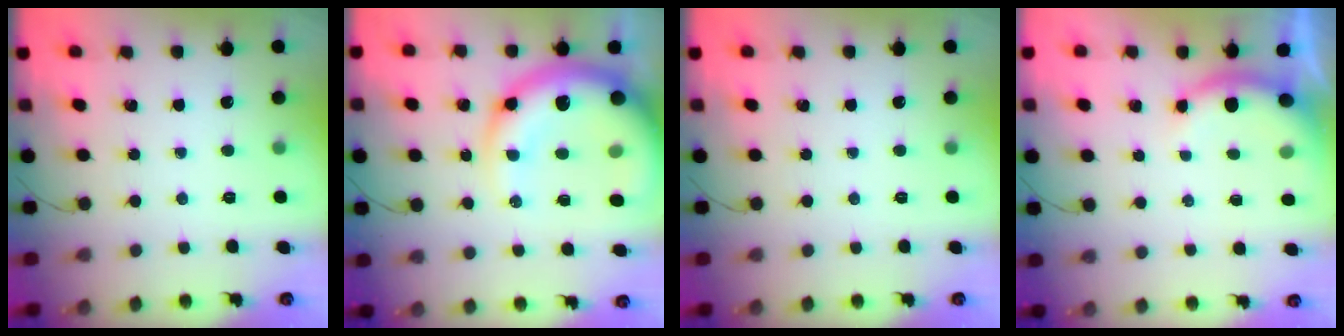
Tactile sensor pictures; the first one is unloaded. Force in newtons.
{"total": 22.7, "press": 22.2, "slide": 5.0}
{"total": 0.0}
{"total": 5.5, "press": 5.4, "slide": 0.9}